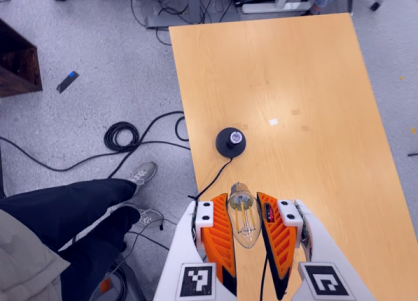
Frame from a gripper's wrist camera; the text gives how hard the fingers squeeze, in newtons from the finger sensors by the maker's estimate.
{"total": 21.3, "left": 24.0, "right": 18.5}